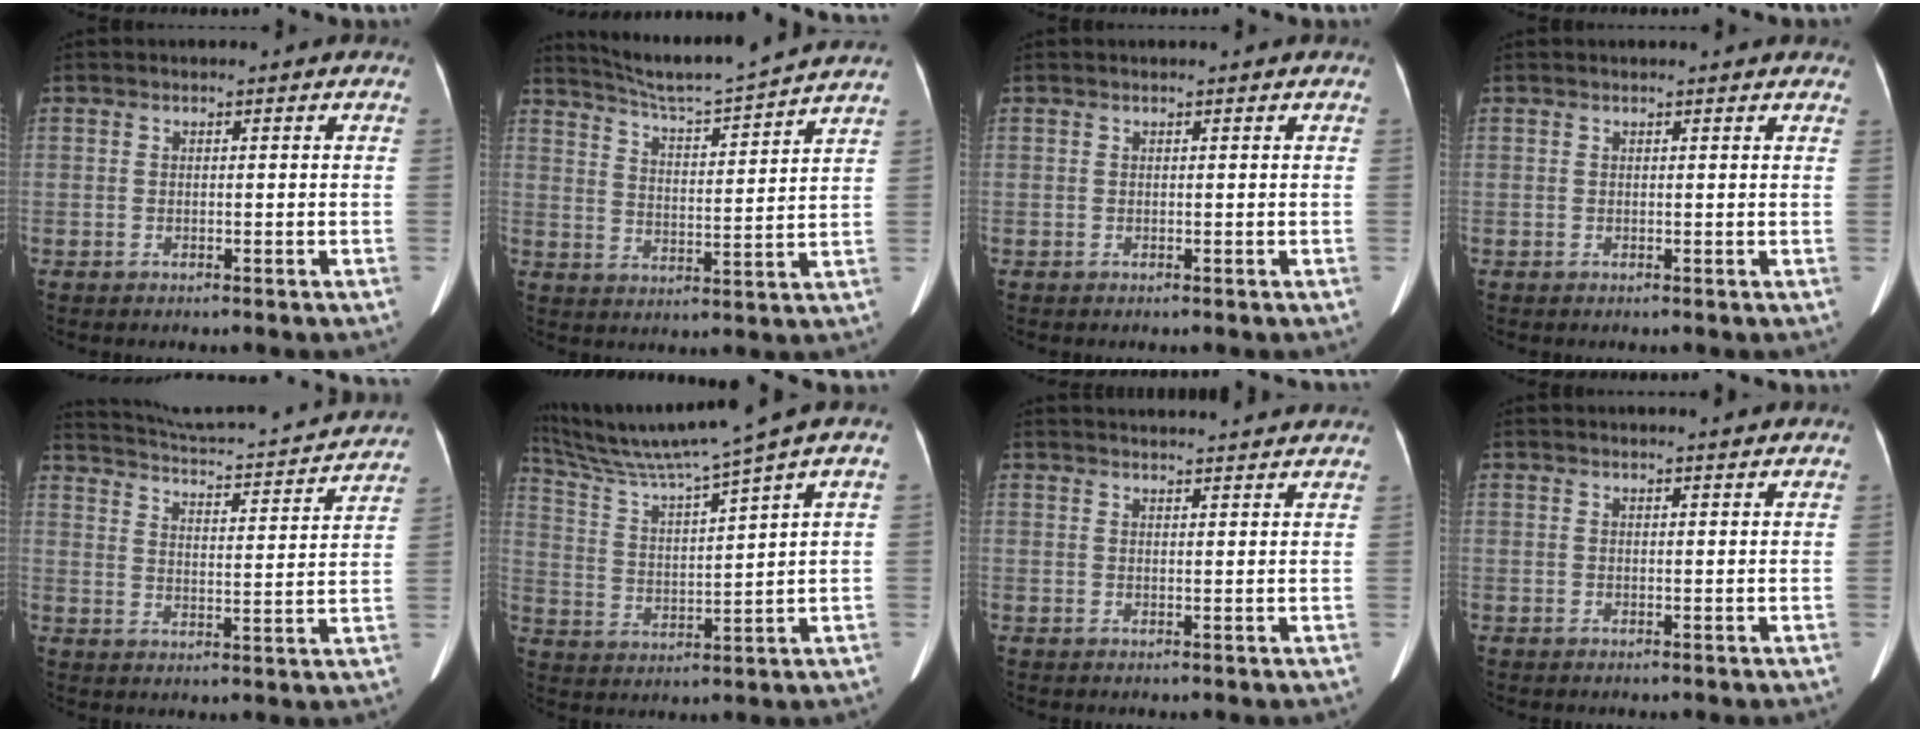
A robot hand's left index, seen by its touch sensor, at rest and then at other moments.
{"total": 14.6, "force": [13.6, -1.7, 5.0], "torque": [-0.099, -0.013, 0.198]}
{"total": 0.8, "force": [0.7, 0.1, 0.3], "torque": [-0.009, 0.013, 0.009]}
{"total": 4.2, "force": [3.9, 0.7, 1.4], "torque": [-0.017, 0.018, 0.034]}
{"total": 22.7, "force": [21.4, 1.6, 7.3], "torque": [-0.119, -0.029, 0.277]}
{"total": 12.9, "force": [10.6, -2.7, 6.8], "torque": [-0.126, -0.002, 0.192]}
{"total": 11.7, "force": [11.2, 0.3, 3.3], "torque": [-0.043, 0.020, 0.130]}
{"total": 2.5, "force": [2.4, -0.2, 0.8], "torque": [-0.013, 0.002, 0.028]}